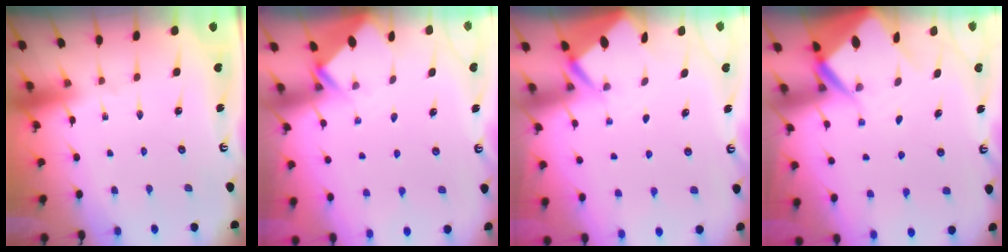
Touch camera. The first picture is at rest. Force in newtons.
{"total": 2.7, "press": 2.7, "slide": 0.2}
{"total": 2.7, "press": 2.7, "slide": 0.3}
{"total": 7.6, "press": 7.6, "slide": 0.6}